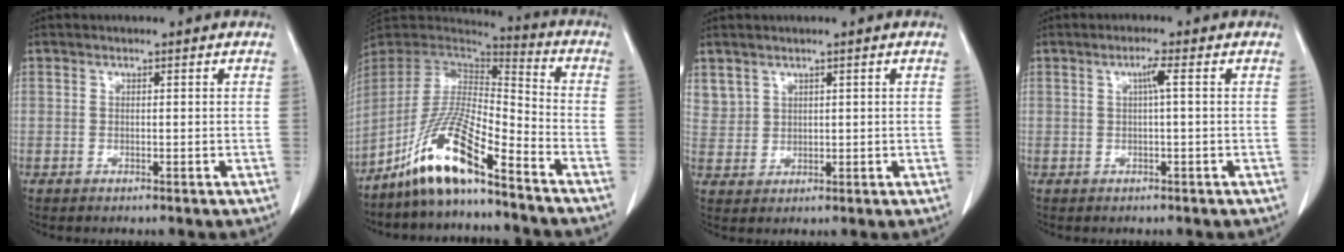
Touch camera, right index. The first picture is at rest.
{"total": 13.2, "force": [-9.2, 1.3, 9.5], "torque": [-0.190, -0.002, -0.174]}
{"total": 4.0, "force": [2.7, 2.9, 0.5], "torque": [-0.005, 0.004, 0.064]}
{"total": 1.9, "force": [0.3, -0.3, 1.9], "torque": [-0.034, 0.003, 0.006]}